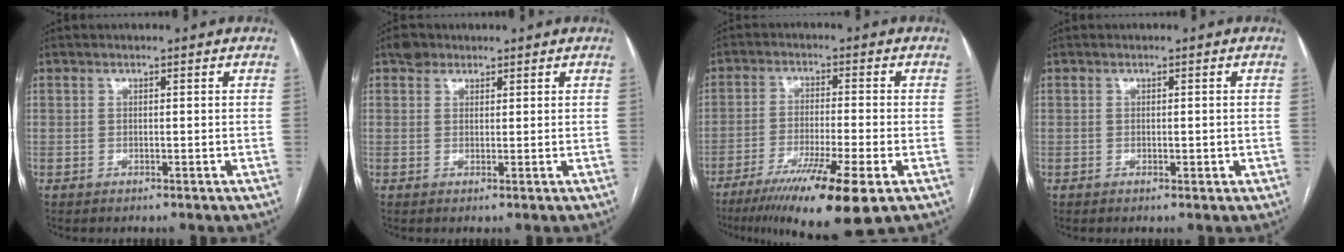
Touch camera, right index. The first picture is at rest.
{"total": 2.3, "force": [1.6, 1.6, 0.5], "torque": [-0.007, 0.008, 0.024]}
{"total": 13.2, "force": [-7.9, 0.3, 10.6], "torque": [-0.178, -0.036, -0.132]}
{"total": 1.1, "force": [-0.3, 0.5, 0.9], "torque": [-0.015, 0.000, 0.001]}